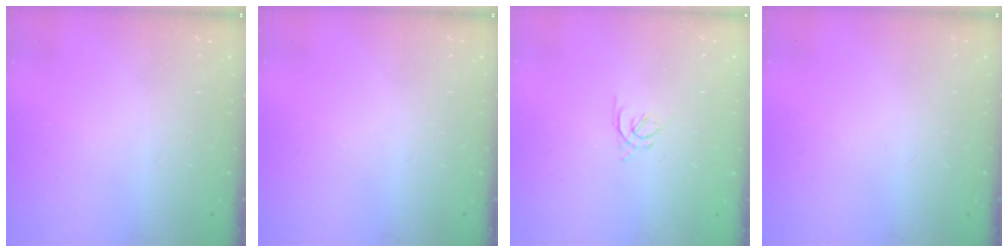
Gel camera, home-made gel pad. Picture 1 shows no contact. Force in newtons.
{"total": 0.0}
{"total": 2.2, "press": 2.2, "slide": 0.4}
{"total": 0.0}